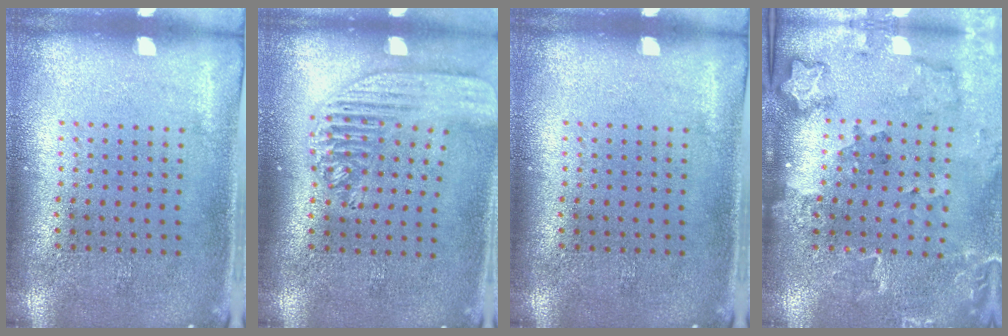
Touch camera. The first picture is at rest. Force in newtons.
{"total": 1.9, "press": 1.7, "slide": 0.9}
{"total": 0.0}
{"total": 1.8, "press": 1.8, "slide": 0.0}